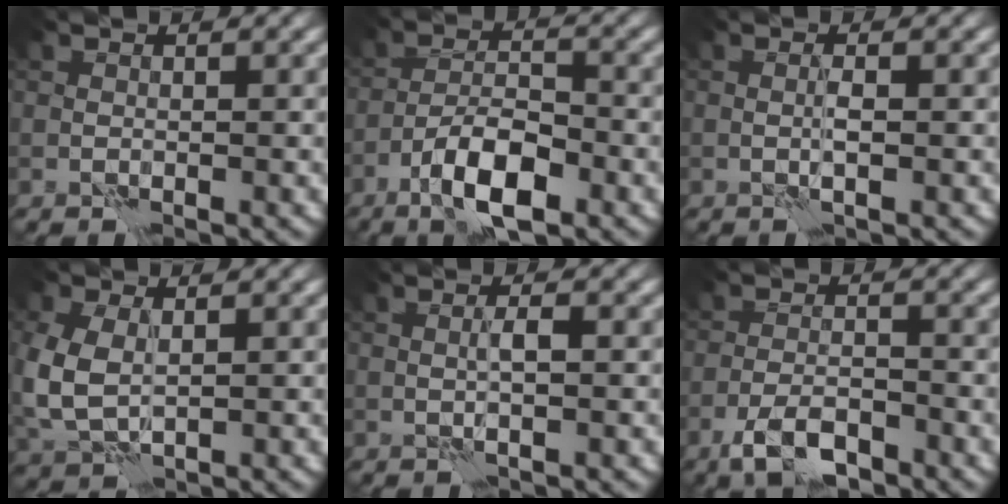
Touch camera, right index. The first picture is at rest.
{"total": 6.3, "force": [-3.5, 2.0, 4.8], "torque": [-0.082, 0.006, -0.065]}
{"total": 0.9, "force": [0.1, -0.2, 0.9], "torque": [-0.018, 0.002, 0.002]}
{"total": 5.1, "force": [0.3, 3.5, 3.7], "torque": [-0.105, -0.010, 0.012]}
{"total": 1.2, "force": [0.2, -0.1, 1.2], "torque": [-0.024, 0.003, 0.003]}
{"total": 4.2, "force": [-3.0, 1.4, 2.6], "torque": [-0.047, -0.003, -0.059]}